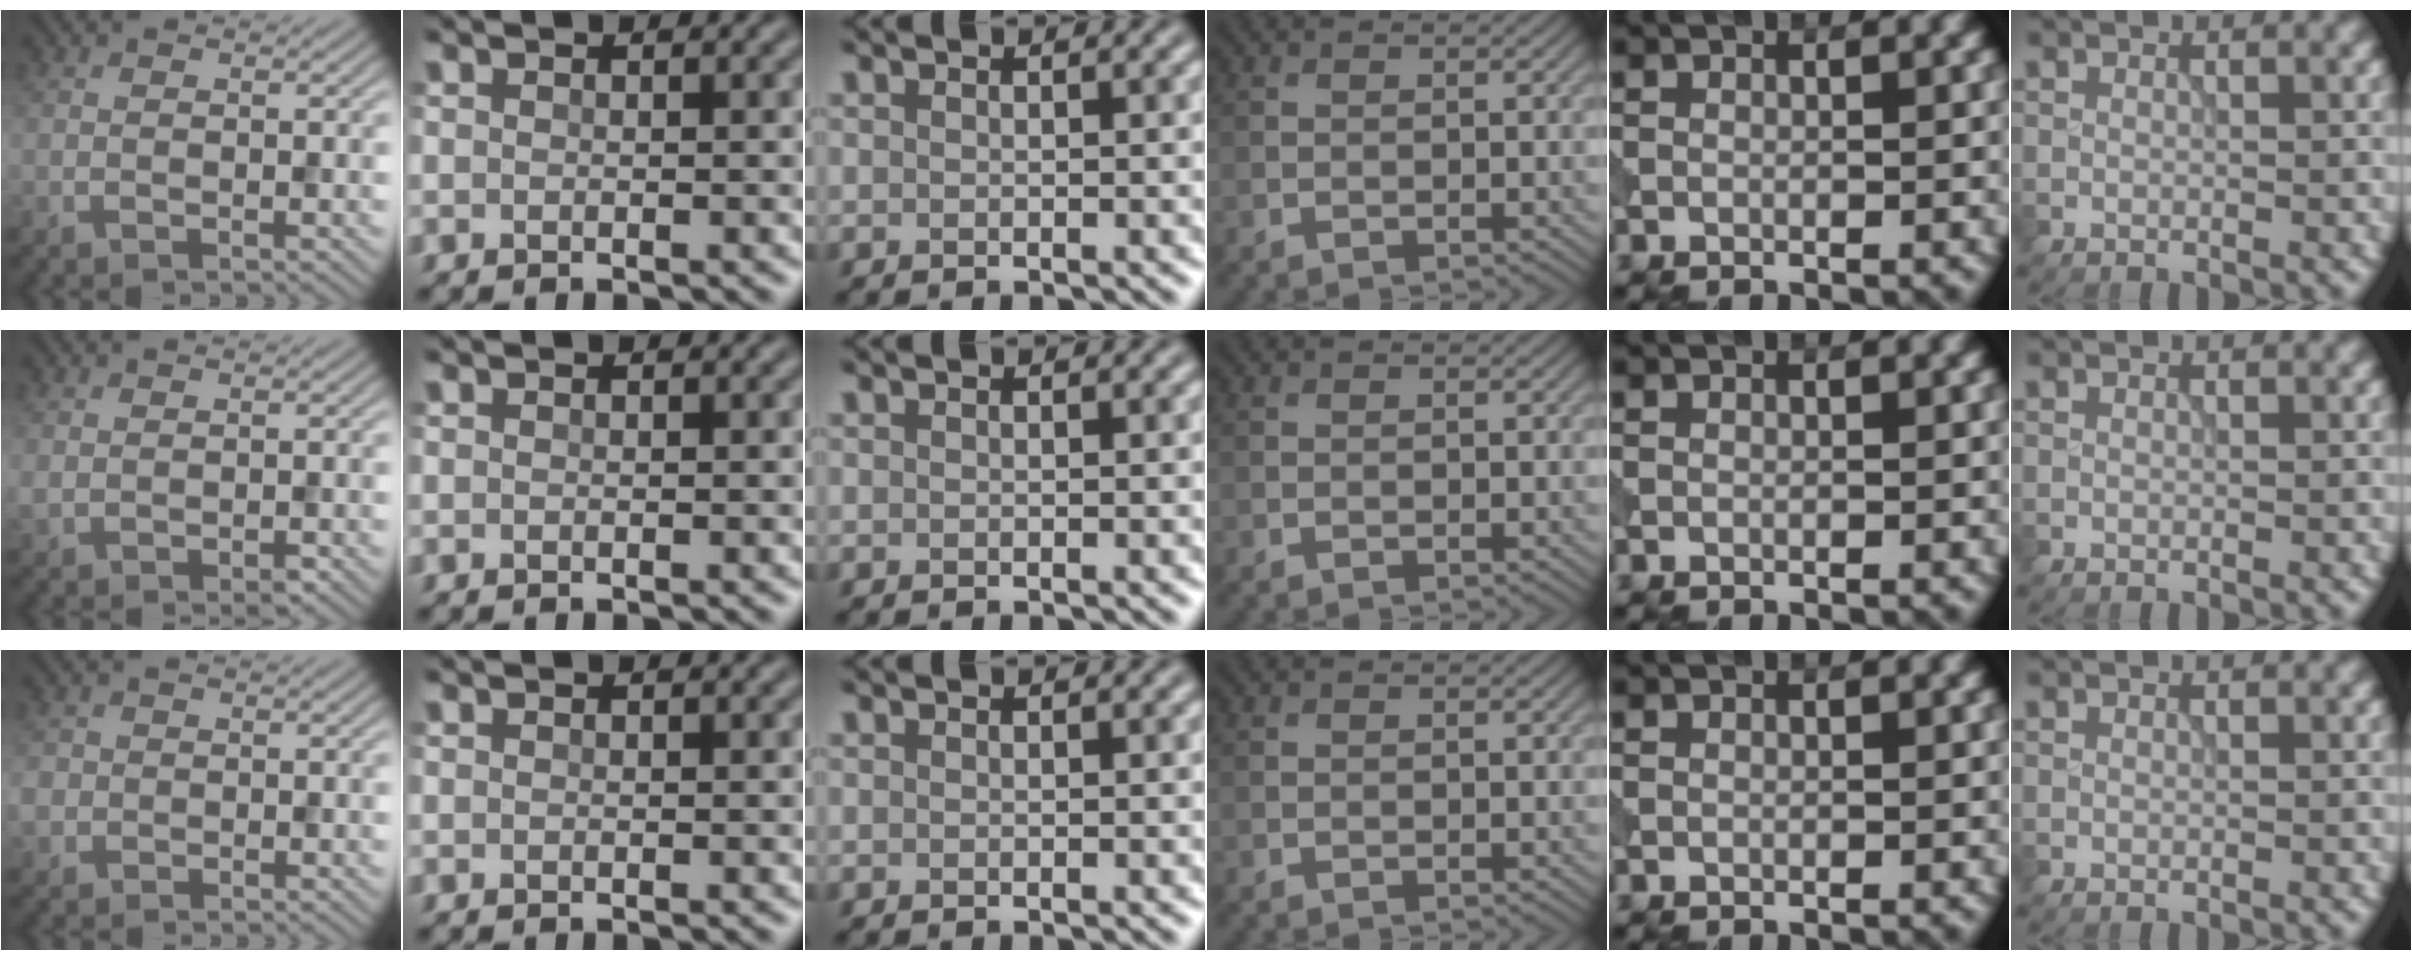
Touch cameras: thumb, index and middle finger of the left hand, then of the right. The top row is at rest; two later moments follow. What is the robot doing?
{"motion": "open", "object": "sandwich press"}